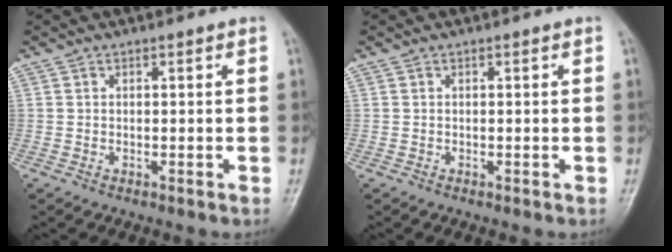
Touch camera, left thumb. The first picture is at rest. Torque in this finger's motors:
{"motor_torque": [-0.16, -0.15, -0.24, 0.14, 0.00]}